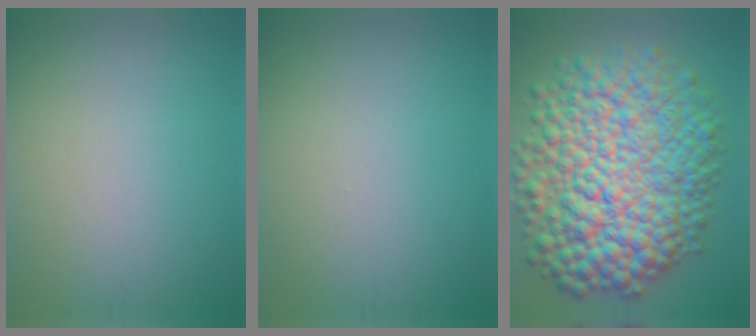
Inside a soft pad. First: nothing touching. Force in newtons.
{"total": 0.0}
{"total": 14.6, "press": 14.6, "slide": 0.2}